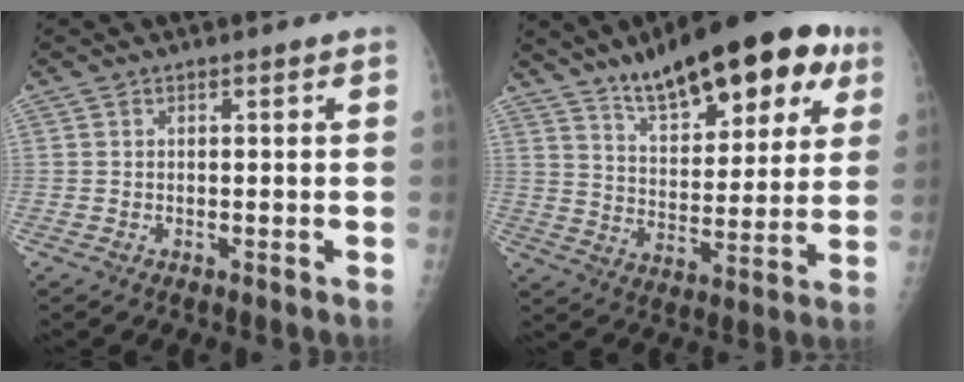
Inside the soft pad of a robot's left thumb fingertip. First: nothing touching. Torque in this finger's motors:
{"motor_torque": [0.99, 1.02, 1.46, -1.31, 0.16]}